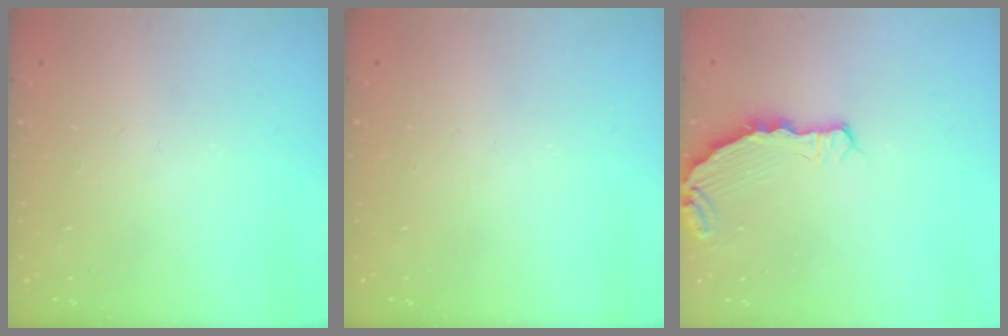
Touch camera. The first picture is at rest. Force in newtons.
{"total": 0.0}
{"total": 5.5, "press": 5.4, "slide": 0.9}